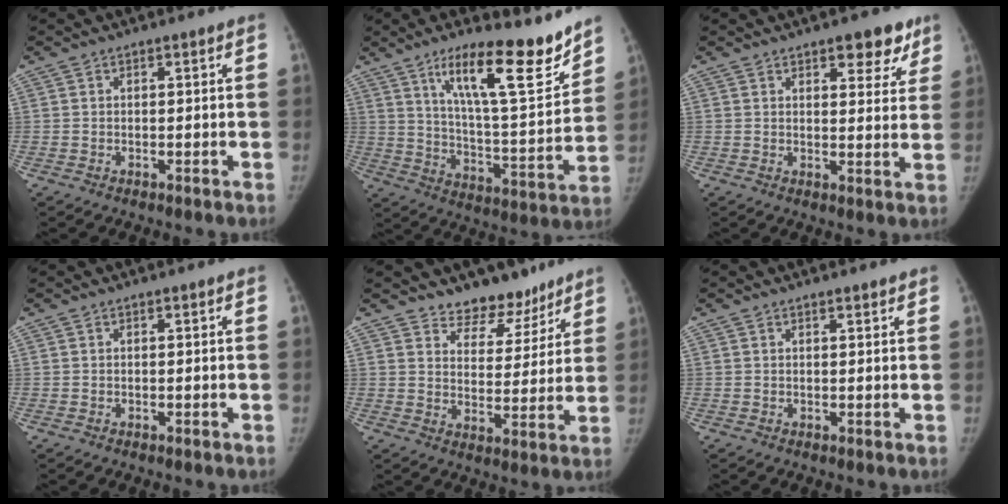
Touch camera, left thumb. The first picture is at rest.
{"total": 19.3, "force": [13.1, 4.3, 13.5], "torque": [-0.178, -0.081, 0.216]}
{"total": 7.2, "force": [4.6, 3.4, 4.4], "torque": [-0.020, -0.021, 0.056]}
{"total": 0.0}
{"total": 9.1, "force": [7.6, 4.7, 2.0], "torque": [0.013, -0.056, 0.122]}
{"total": 1.0, "force": [0.9, 0.2, 0.5], "torque": [-0.006, -0.004, 0.014]}